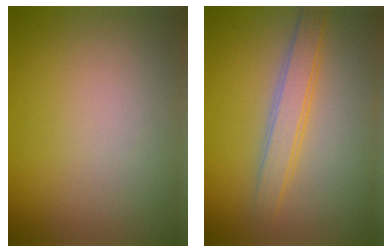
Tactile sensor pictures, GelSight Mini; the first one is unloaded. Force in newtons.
{"total": 2.8, "press": 2.7, "slide": 0.1}